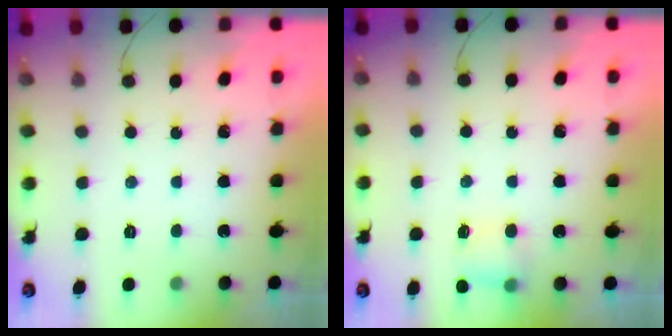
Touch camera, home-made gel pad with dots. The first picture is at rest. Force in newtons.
{"total": 4.5, "press": 4.2, "slide": 1.6}